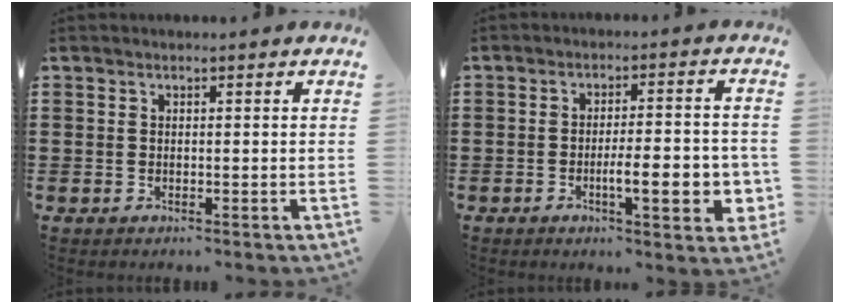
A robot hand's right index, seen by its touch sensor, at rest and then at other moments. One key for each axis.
{"total": 8.1, "fx": -2.2, "fy": 2.1, "fz": 7.5, "tx": -0.103, "ty": -0.004, "tz": -0.037}